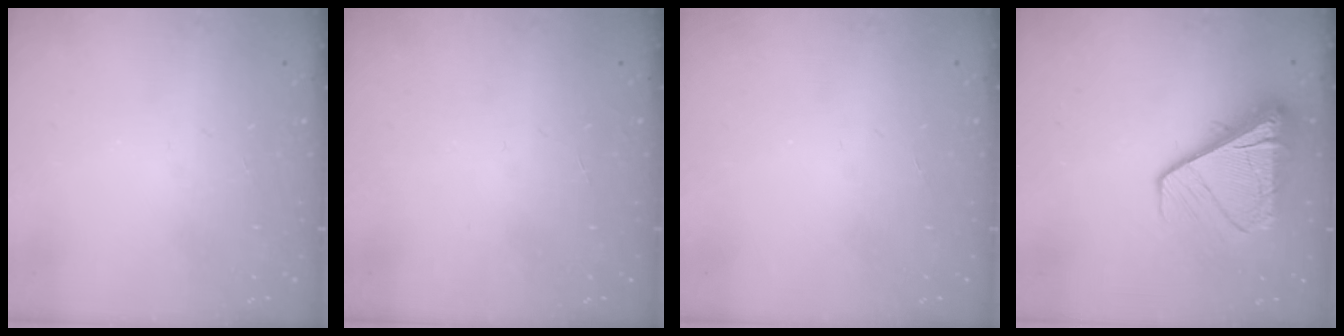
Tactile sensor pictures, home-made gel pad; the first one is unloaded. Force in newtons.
{"total": 0.0}
{"total": 0.0}
{"total": 10.6, "press": 10.5, "slide": 1.3}